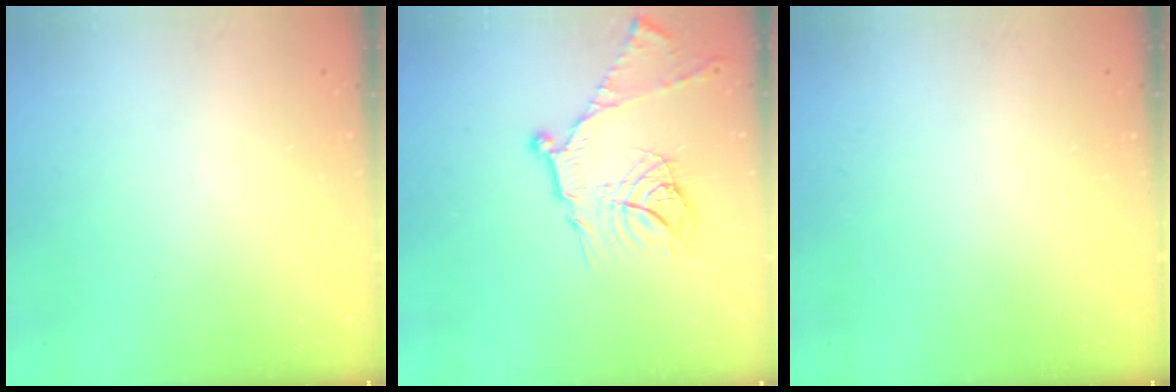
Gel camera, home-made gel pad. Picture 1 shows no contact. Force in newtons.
{"total": 16.0, "press": 16.0, "slide": 1.4}
{"total": 0.0}